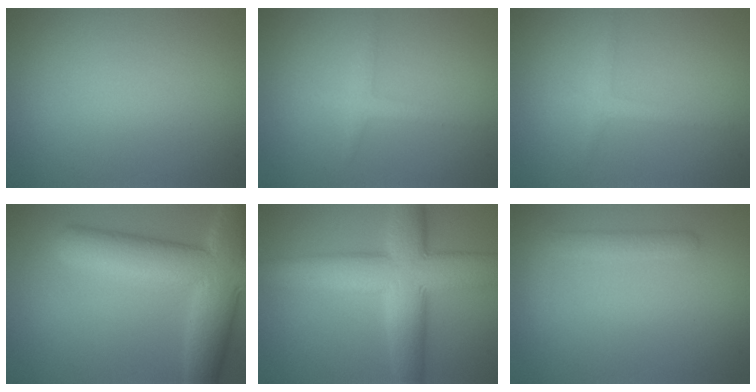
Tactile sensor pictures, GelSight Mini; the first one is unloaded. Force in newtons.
{"total": 1.6, "press": 1.6, "slide": 0.1}
{"total": 1.4, "press": 1.4, "slide": 0.1}
{"total": 9.8, "press": 9.7, "slide": 0.6}
{"total": 10.3, "press": 10.3, "slide": 0.3}
{"total": 1.9, "press": 1.9, "slide": 0.1}